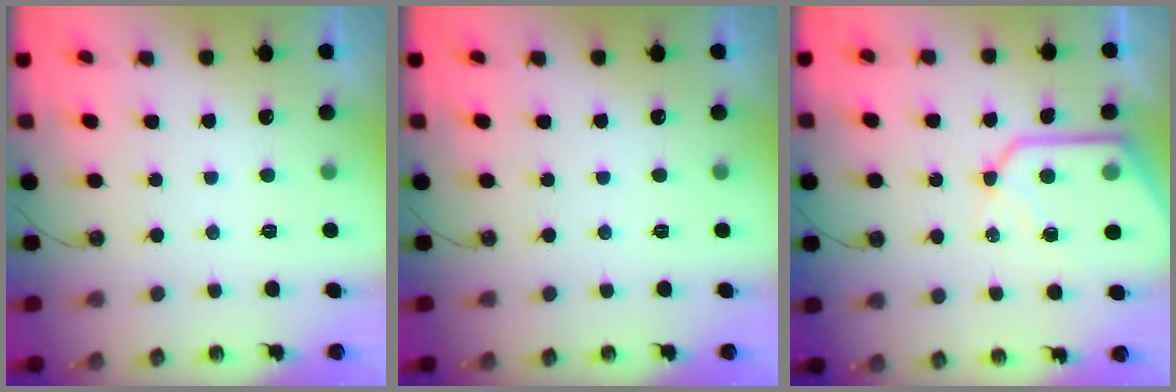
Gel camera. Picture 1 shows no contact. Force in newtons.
{"total": 0.0}
{"total": 13.9, "press": 13.8, "slide": 1.4}